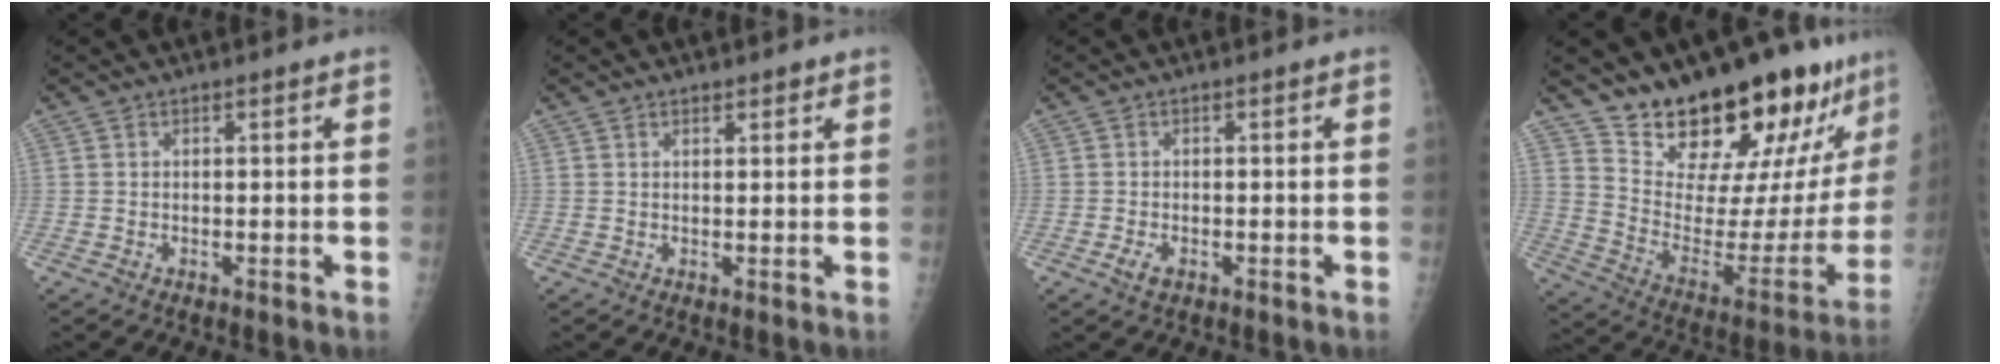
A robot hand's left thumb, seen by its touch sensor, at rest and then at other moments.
{"total": 1.2, "force": [1.0, 0.6, 0.4], "torque": [0.001, -0.006, 0.013]}
{"total": 2.0, "force": [-0.8, 1.2, 1.4], "torque": [-0.026, -0.001, -0.014]}
{"total": 25.1, "force": [21.0, 7.2, 11.7], "torque": [-0.132, -0.151, 0.306]}